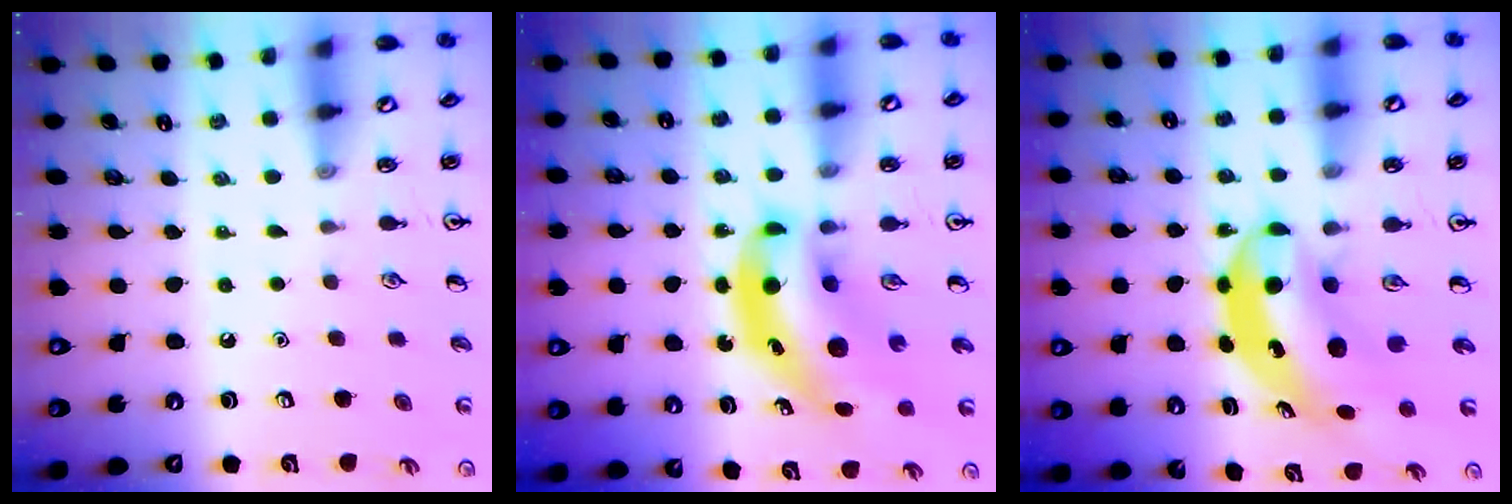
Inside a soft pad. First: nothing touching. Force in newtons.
{"total": 11.7, "press": 11.2, "slide": 3.4}
{"total": 7.2, "press": 7.0, "slide": 1.9}